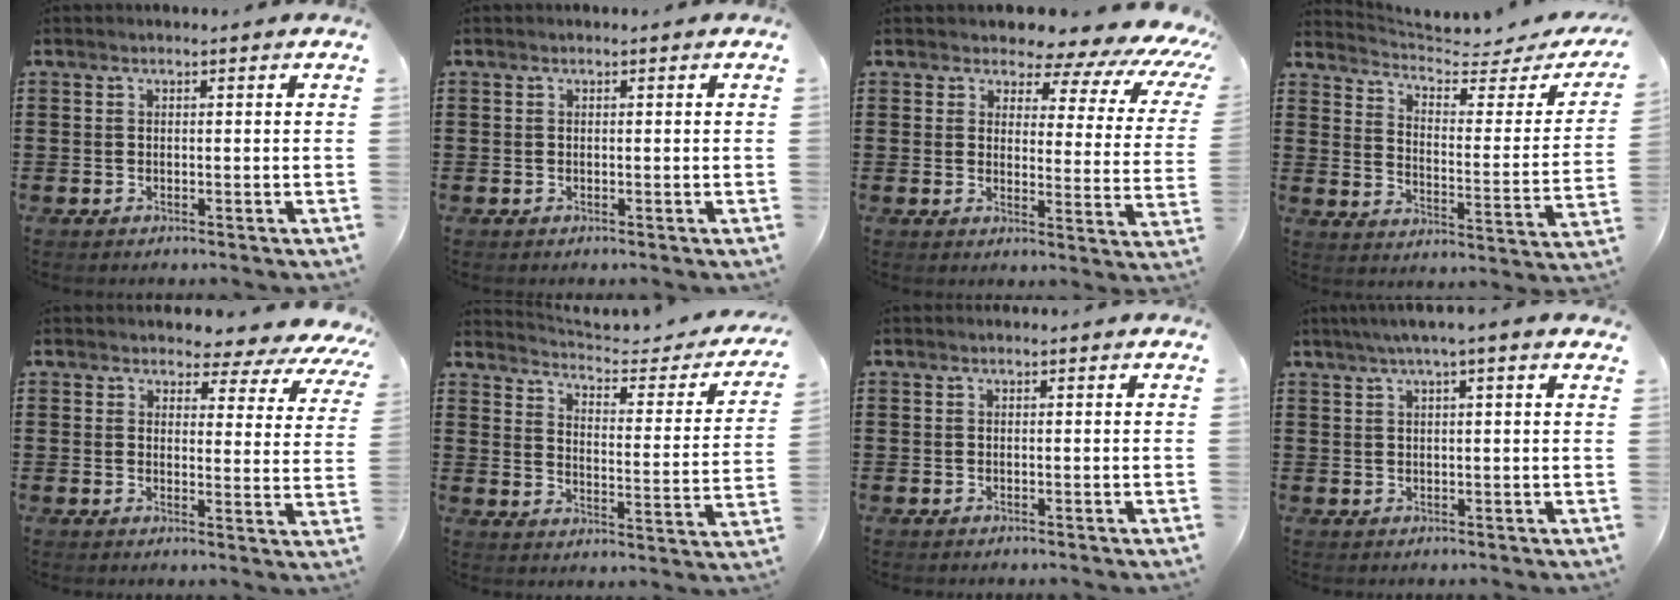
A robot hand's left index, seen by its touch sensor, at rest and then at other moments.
{"total": 0.0}
{"total": 5.2, "force": [4.2, 2.2, 2.1], "torque": [-0.042, -0.031, 0.063]}
{"total": 4.4, "force": [3.9, 0.5, 2.1], "torque": [-0.056, -0.032, 0.059]}
{"total": 3.1, "force": [2.7, 1.1, 0.8], "torque": [-0.019, -0.022, 0.040]}
{"total": 3.4, "force": [3.1, 0.1, 1.3], "torque": [-0.047, -0.027, 0.044]}
{"total": 0.0}
{"total": 2.4, "force": [1.5, -0.3, 1.9], "torque": [-0.039, 0.001, 0.026]}